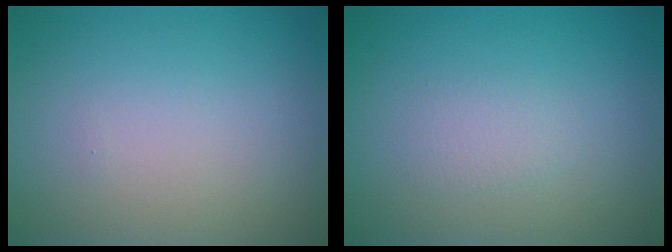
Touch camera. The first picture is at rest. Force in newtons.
{"total": 1.1, "press": 1.1, "slide": 0.1}